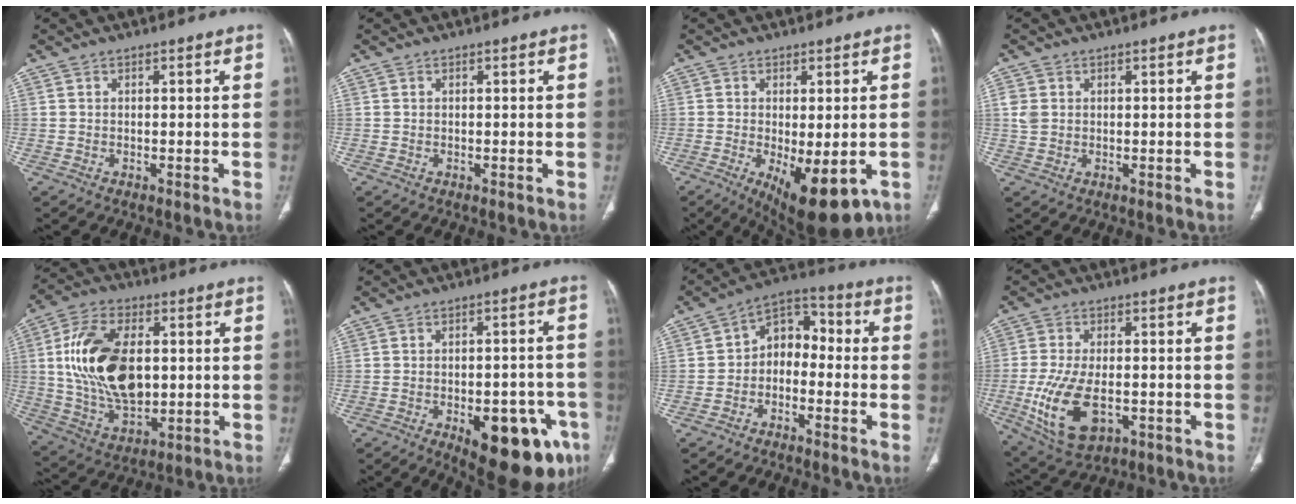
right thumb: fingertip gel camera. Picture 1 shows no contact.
{"total": 0.0}
{"total": 12.7, "force": [-4.6, 5.2, 10.7], "torque": [-0.150, -0.017, -0.053]}
{"total": 2.6, "force": [0.5, 2.1, 1.4], "torque": [-0.028, 0.002, 0.016]}
{"total": 19.3, "force": [2.0, 11.3, 15.5], "torque": [-0.279, -0.004, 0.044]}
{"total": 18.2, "force": [-8.0, 7.9, 14.2], "torque": [-0.131, 0.026, -0.090]}
{"total": 8.4, "force": [-1.9, 6.1, 5.5], "torque": [-0.056, 0.044, -0.050]}
{"total": 12.9, "force": [-3.4, 7.1, 10.3], "torque": [-0.204, -0.003, -0.047]}